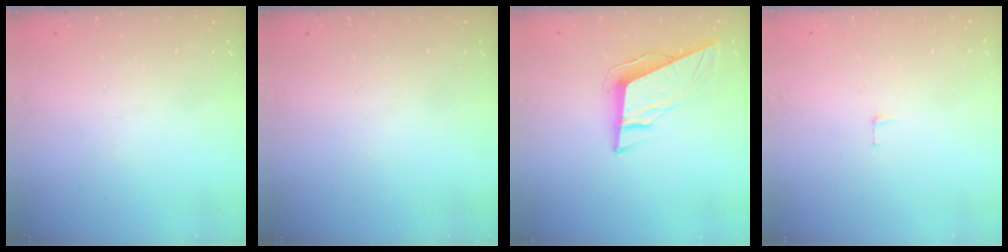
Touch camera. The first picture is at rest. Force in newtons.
{"total": 0.0}
{"total": 9.3, "press": 9.2, "slide": 1.3}
{"total": 3.8, "press": 3.8, "slide": 0.3}